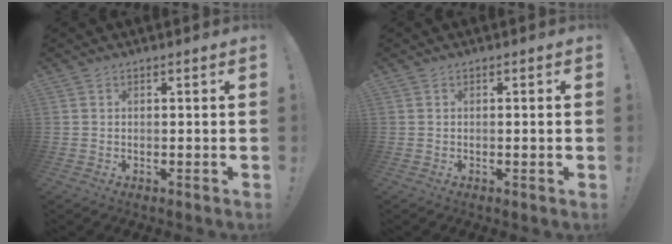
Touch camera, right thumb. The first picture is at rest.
{"total": 0.8, "force": [-0.3, -0.2, 0.8], "torque": [-0.014, 0.001, -0.006]}